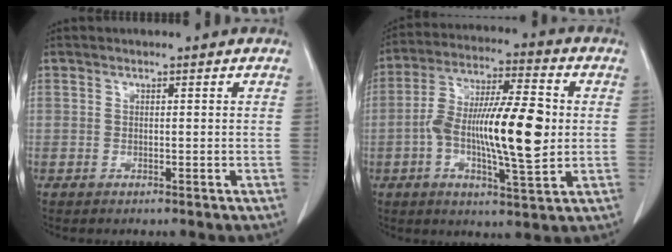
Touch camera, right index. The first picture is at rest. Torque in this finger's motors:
{"motor_torque": [0.86, -0.04, 0.54, 0.21]}